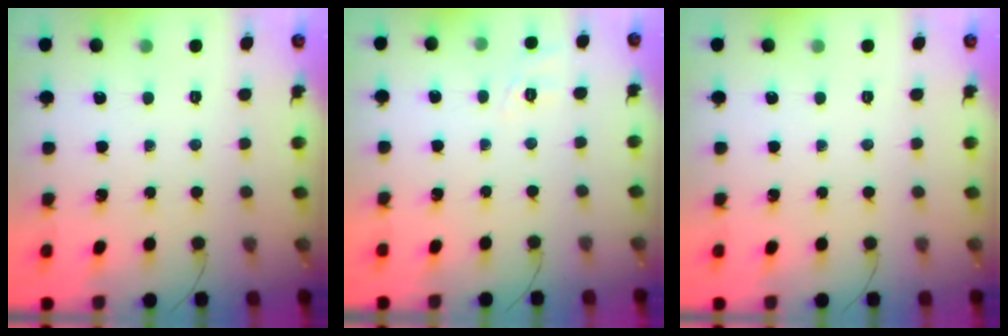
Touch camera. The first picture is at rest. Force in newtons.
{"total": 2.3, "press": 1.3, "slide": 1.9}
{"total": 0.0}